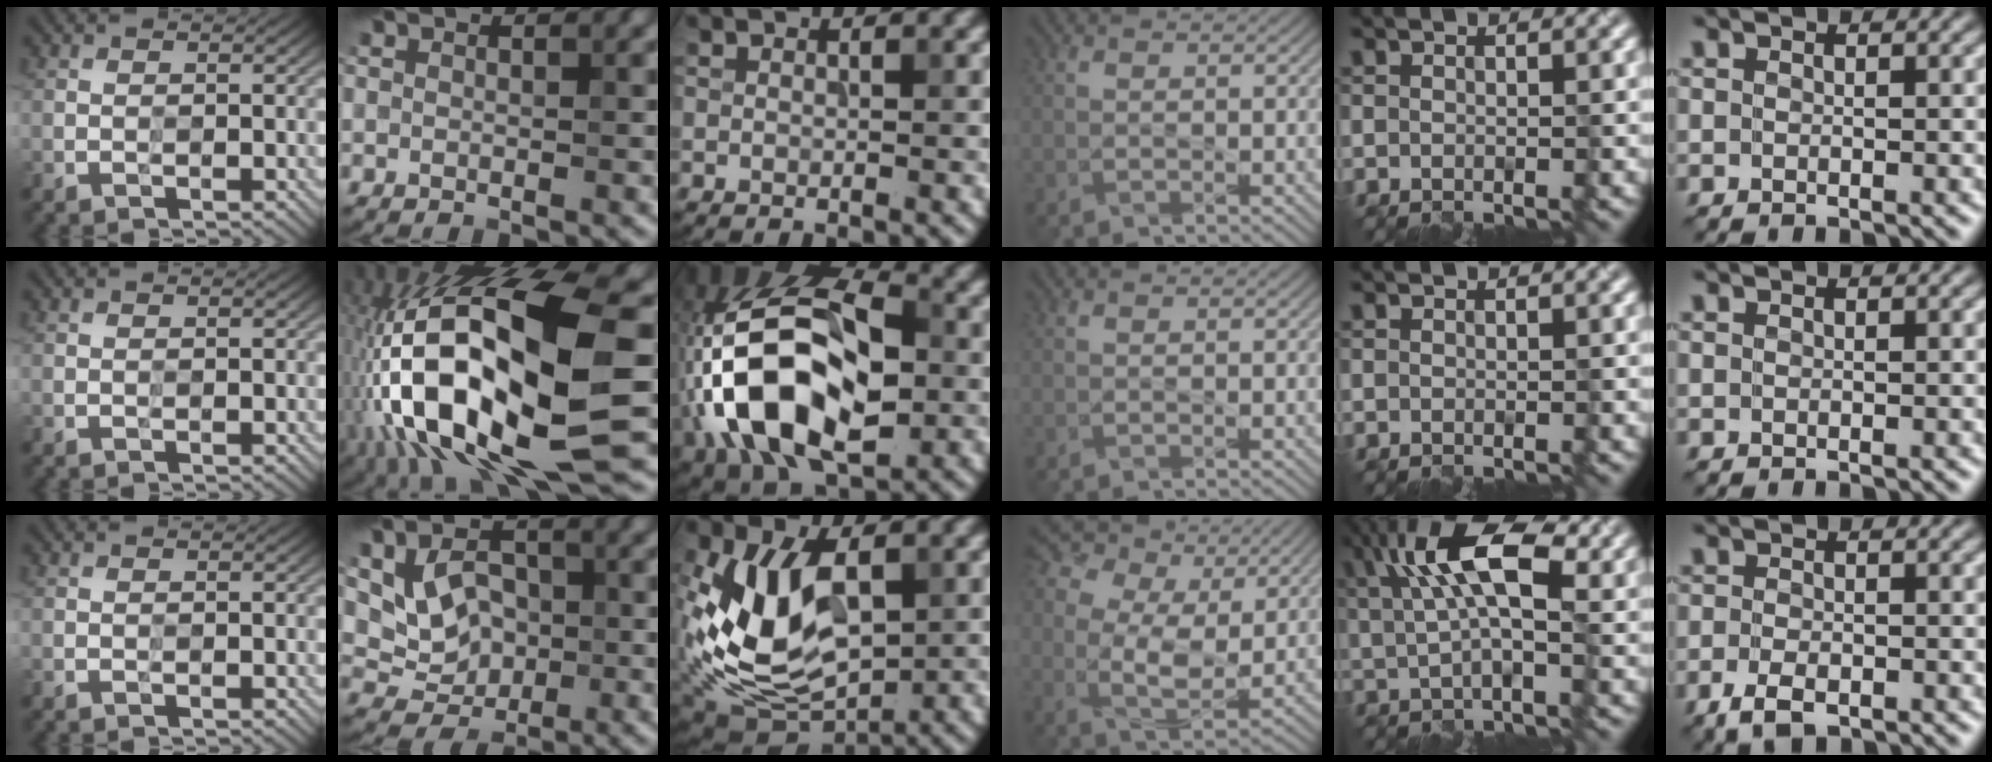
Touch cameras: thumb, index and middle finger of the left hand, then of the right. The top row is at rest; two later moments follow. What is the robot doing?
{"motion": "wipe", "object": "plastic plate"}